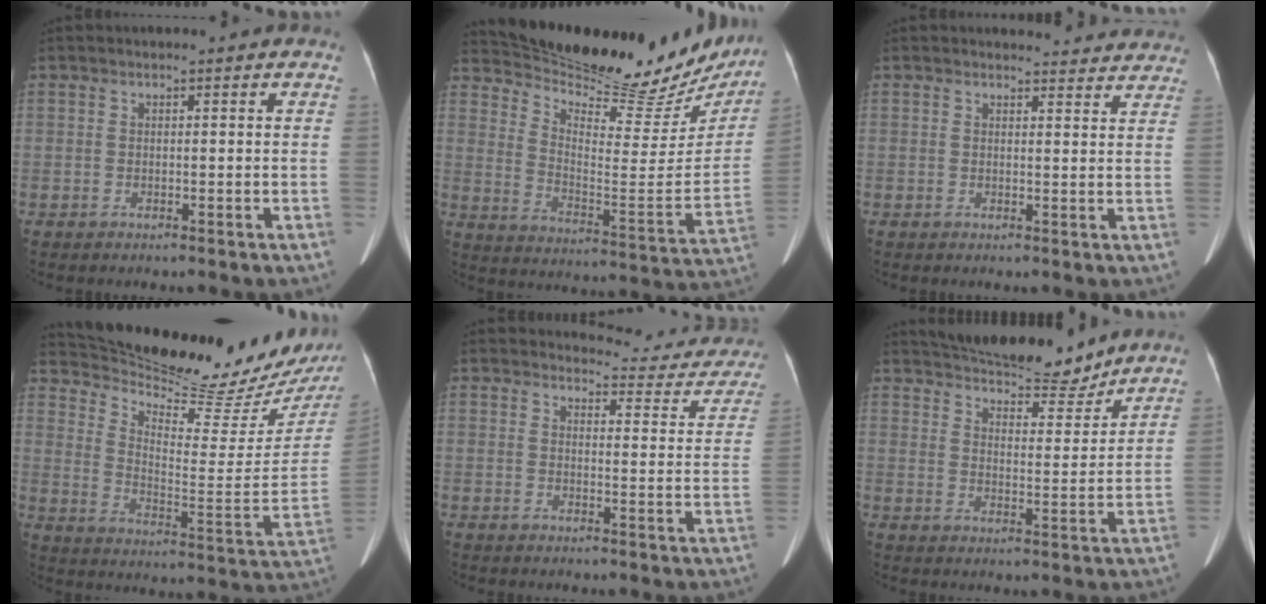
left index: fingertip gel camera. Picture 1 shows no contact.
{"total": 27.0, "force": [24.8, 6.1, 8.9], "torque": [-0.140, -0.066, 0.327]}
{"total": 7.9, "force": [7.5, 2.3, 0.3], "torque": [0.028, -0.003, 0.059]}
{"total": 25.7, "force": [23.5, 3.0, 10.0], "torque": [-0.164, -0.092, 0.318]}
{"total": 11.2, "force": [10.9, 2.5, 0.5], "torque": [0.020, -0.039, 0.102]}
{"total": 13.3, "force": [12.3, 2.5, 4.2], "torque": [-0.058, -0.007, 0.178]}